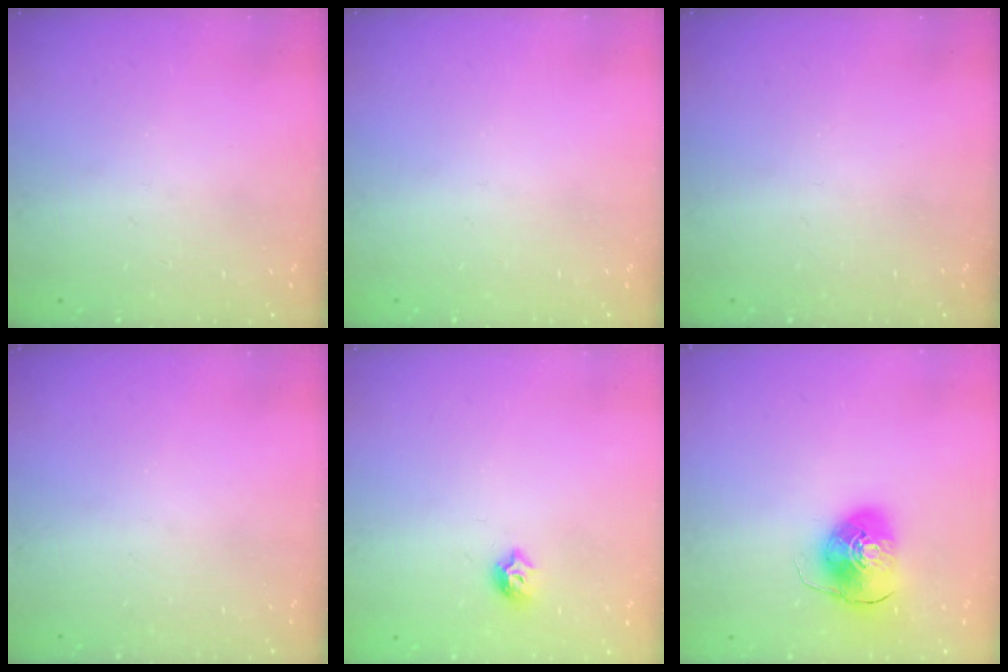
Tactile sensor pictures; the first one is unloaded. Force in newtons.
{"total": 0.0}
{"total": 0.0}
{"total": 0.0}
{"total": 6.3, "press": 6.3, "slide": 0.8}
{"total": 8.9, "press": 8.7, "slide": 1.5}